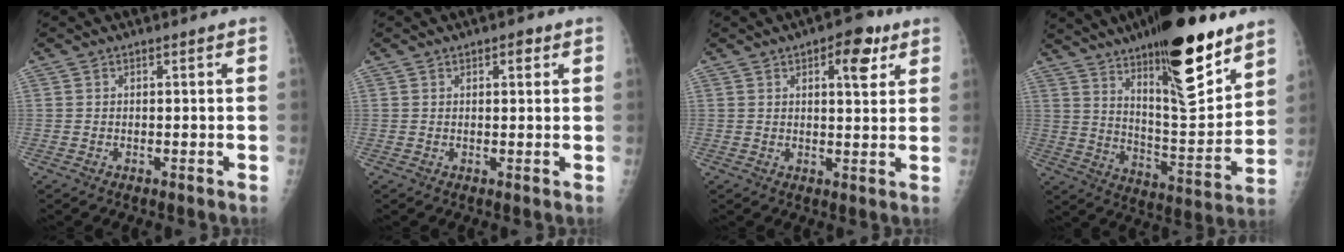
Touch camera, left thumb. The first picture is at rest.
{"total": 2.0, "force": [1.1, 1.1, 1.3], "torque": [-0.007, -0.002, 0.013]}
{"total": 6.8, "force": [3.4, 3.0, 5.1], "torque": [-0.049, -0.011, 0.039]}
{"total": 24.2, "force": [15.0, 7.0, 17.6], "torque": [-0.241, -0.076, 0.242]}